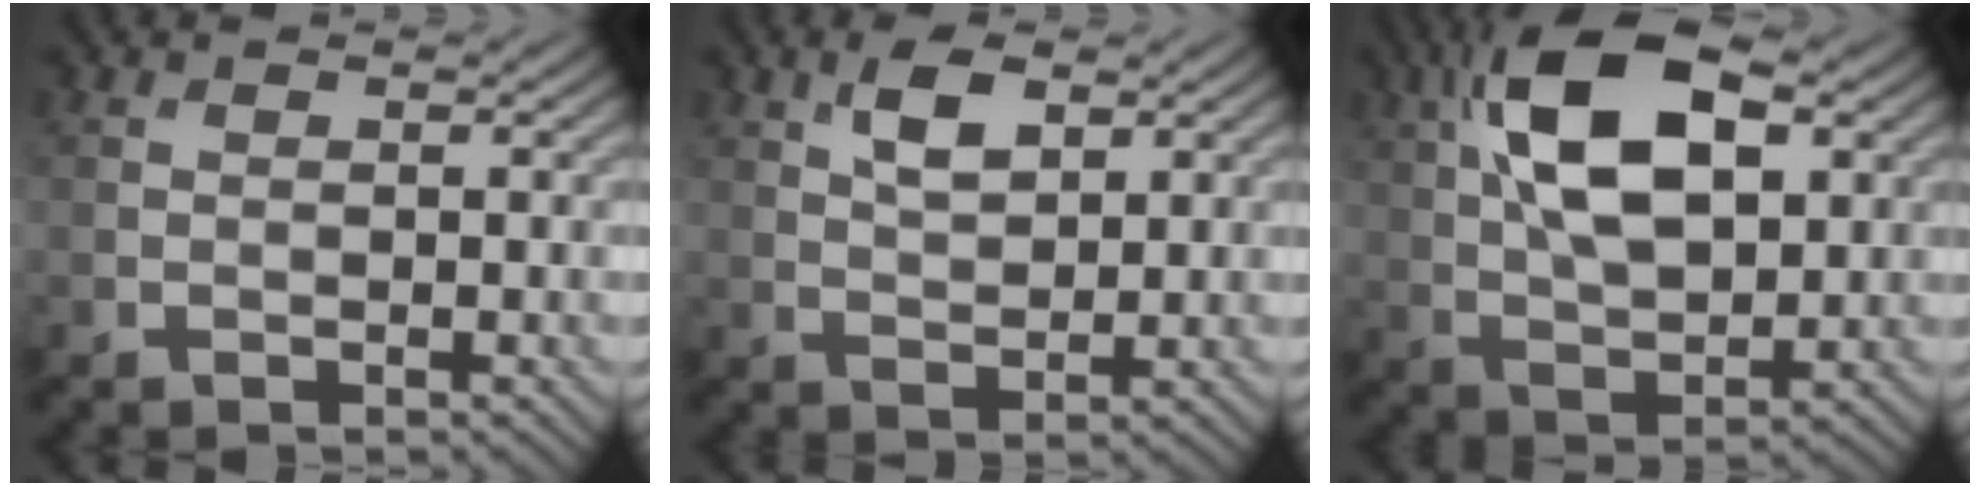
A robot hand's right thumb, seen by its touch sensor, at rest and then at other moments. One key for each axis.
{"total": 4.3, "fx": 2.1, "fy": 2.0, "fz": 3.1, "tx": -0.068, "ty": 0.001, "tz": 0.041}
{"total": 13.8, "fx": 4.6, "fy": 6.6, "fz": 11.2, "tx": -0.220, "ty": 0.015, "tz": 0.078}